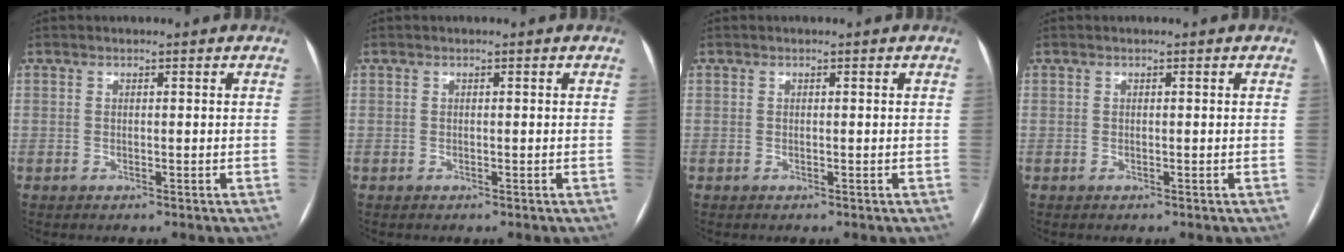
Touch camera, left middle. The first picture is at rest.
{"total": 0.0}
{"total": 0.0}
{"total": 0.0}